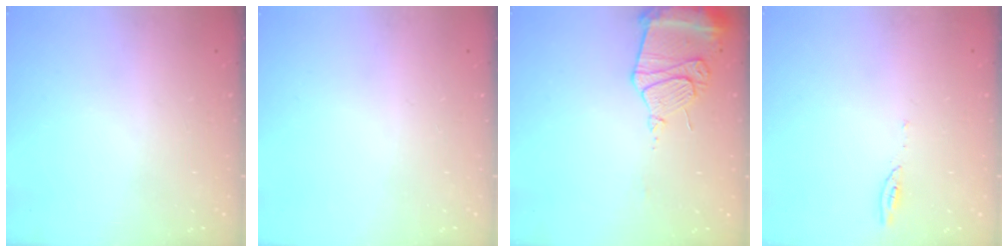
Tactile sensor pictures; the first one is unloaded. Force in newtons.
{"total": 0.0}
{"total": 13.3, "press": 13.2, "slide": 1.4}
{"total": 2.9, "press": 2.9, "slide": 0.4}